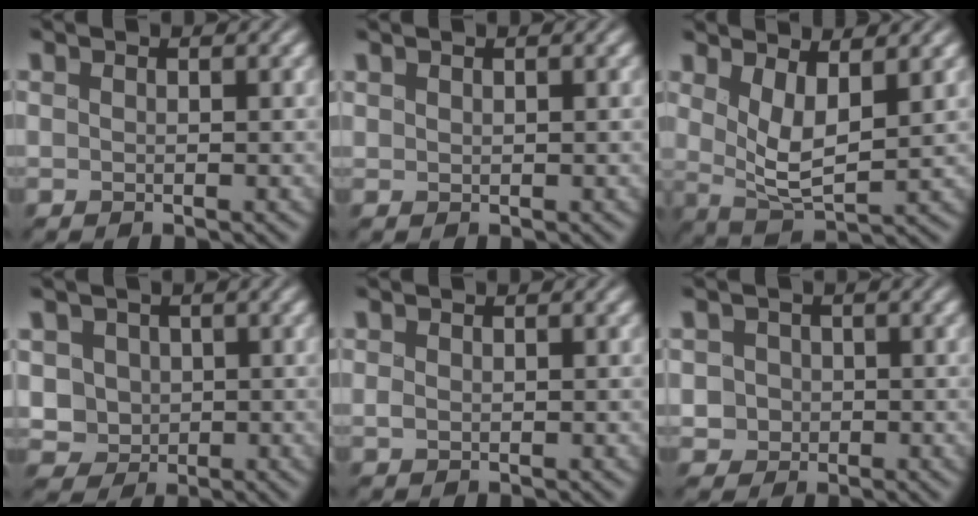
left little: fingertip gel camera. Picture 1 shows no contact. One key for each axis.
{"total": 0.0}
{"total": 3.9, "fx": 1.0, "fy": 1.6, "fz": 3.4, "tx": -0.081, "ty": -0.016, "tz": 0.030}
{"total": 3.5, "fx": 0.0, "fy": 3.3, "fz": 1.2, "tx": -0.065, "ty": 0.001, "tz": 0.015}
{"total": 0.0}
{"total": 1.6, "fx": -0.6, "fy": 1.5, "fz": -0.1, "tx": -0.014, "ty": -0.005, "tz": -0.001}